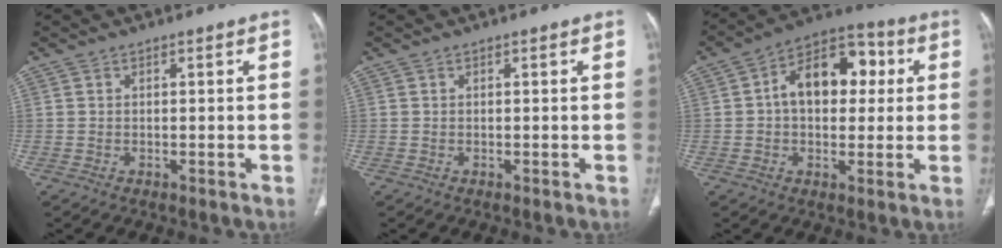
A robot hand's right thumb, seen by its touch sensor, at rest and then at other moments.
{"total": 0.0}
{"total": 14.5, "force": [2.2, 9.5, 10.8], "torque": [-0.129, 0.028, 0.025]}